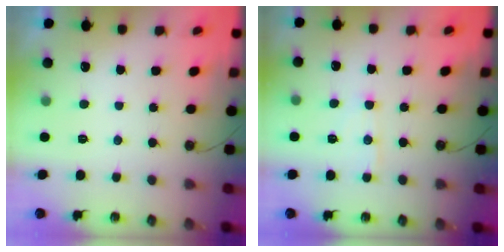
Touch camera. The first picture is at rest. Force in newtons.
{"total": 6.2, "press": 6.2, "slide": 0.4}